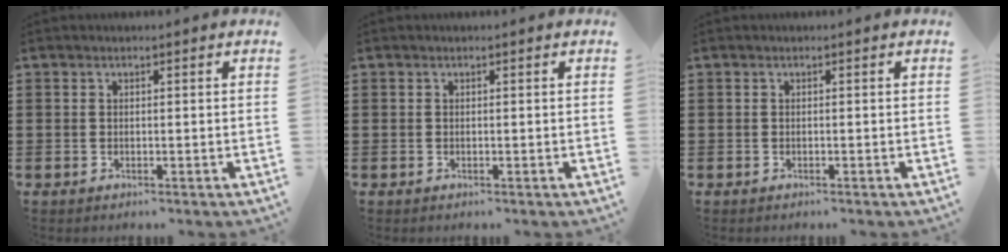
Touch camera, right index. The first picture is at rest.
{"total": 0.0}
{"total": 0.0}